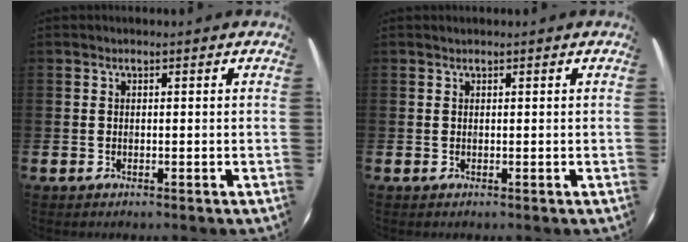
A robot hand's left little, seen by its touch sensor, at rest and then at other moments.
{"total": 0.0}